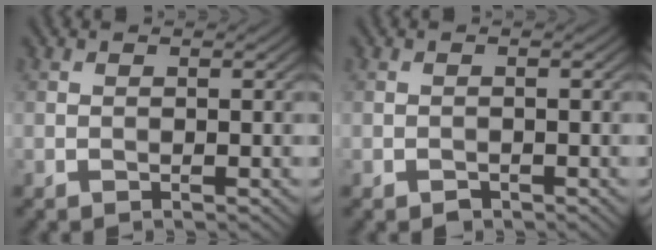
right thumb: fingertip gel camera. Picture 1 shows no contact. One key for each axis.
{"total": 0.7, "fx": -0.6, "fy": 0.4, "fz": 0.3, "tx": -0.003, "ty": -0.002, "tz": -0.010}